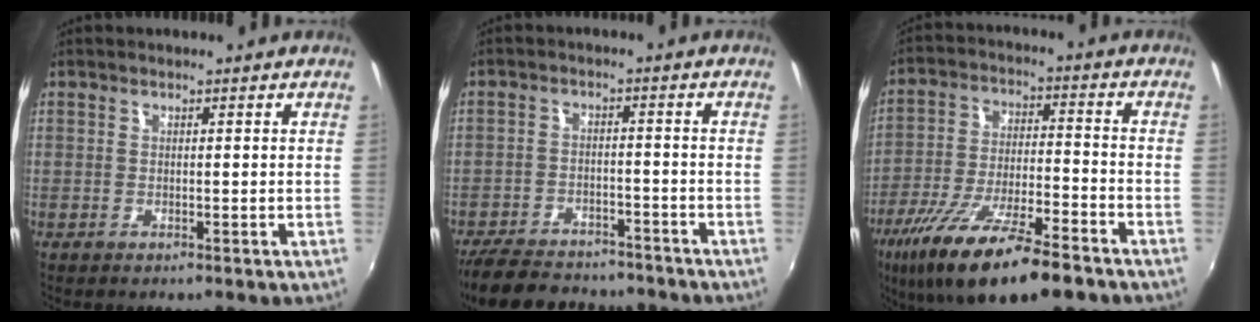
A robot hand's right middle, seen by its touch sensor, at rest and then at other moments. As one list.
[{"total": 17.1, "force": [-14.4, 6.1, 6.9], "torque": [-0.160, -0.009, -0.209]}, {"total": 19.7, "force": [-13.6, 4.5, 13.5], "torque": [-0.258, -0.044, -0.231]}]